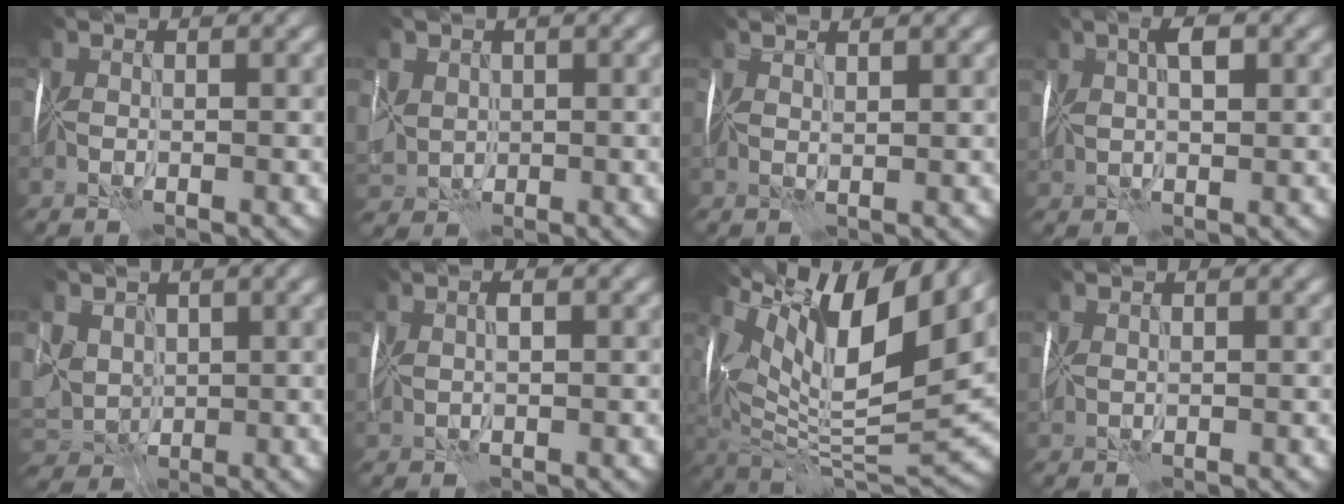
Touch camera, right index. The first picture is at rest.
{"total": 4.7, "force": [0.9, 4.2, 1.9], "torque": [-0.062, 0.010, 0.021]}
{"total": 1.7, "force": [1.6, 0.2, 0.6], "torque": [-0.005, 0.009, 0.018]}
{"total": 3.4, "force": [1.6, 1.4, 2.6], "torque": [-0.051, 0.019, 0.026]}
{"total": 6.3, "force": [1.7, 5.3, 3.1], "torque": [-0.079, 0.006, 0.034]}
{"total": 2.0, "force": [1.0, 0.8, 1.5], "torque": [-0.018, 0.015, 0.020]}
{"total": 14.4, "force": [8.0, 4.9, 10.9], "torque": [-0.208, 0.029, 0.144]}
{"total": 1.9, "force": [0.8, 1.2, 1.2], "torque": [-0.007, 0.010, 0.016]}